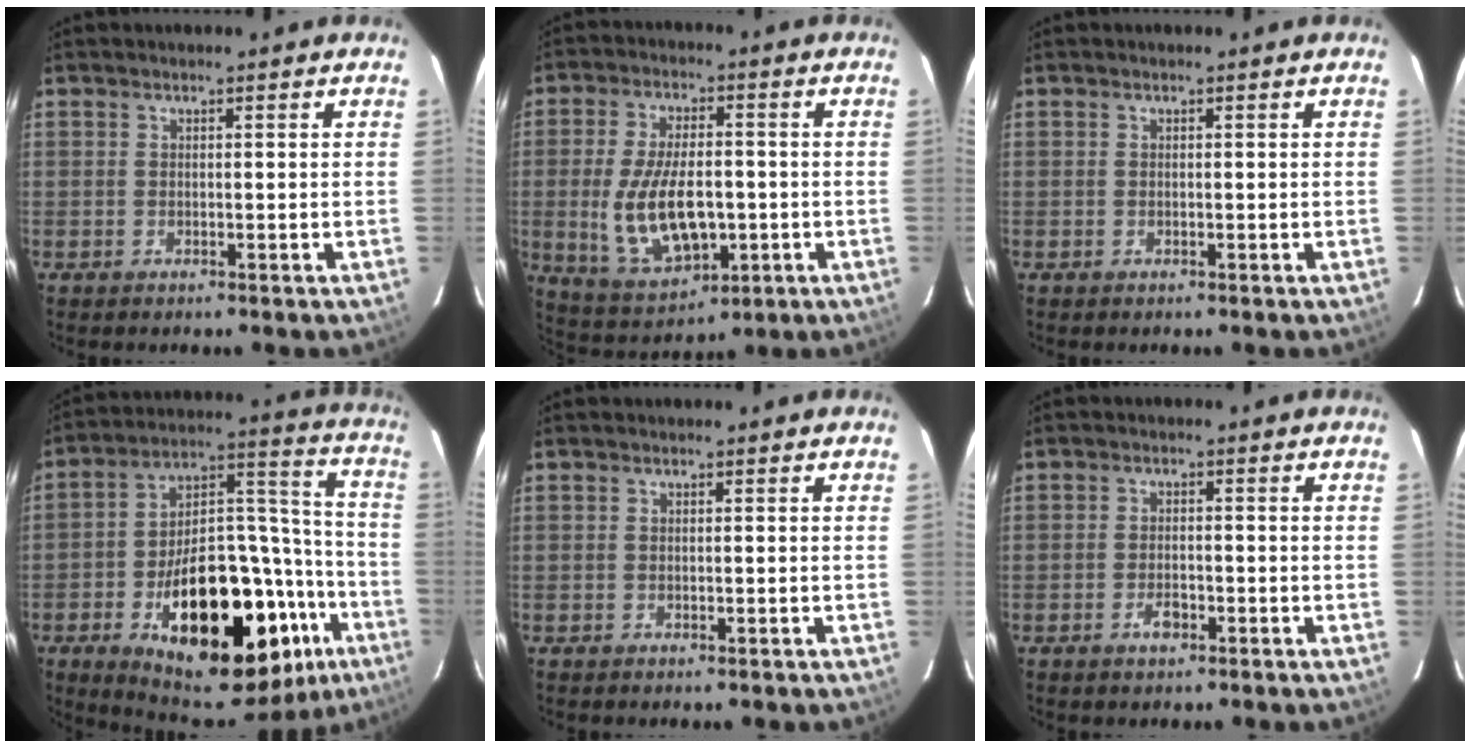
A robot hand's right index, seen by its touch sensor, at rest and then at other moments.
{"total": 14.6, "force": [-2.1, 7.5, 12.4], "torque": [-0.253, -0.015, -0.019]}
{"total": 0.0}
{"total": 34.6, "force": [-16.2, 16.1, 25.9], "torque": [-0.383, 0.050, -0.224]}
{"total": 0.0}
{"total": 2.9, "force": [-1.6, 1.5, 1.9], "torque": [-0.038, 0.001, -0.027]}